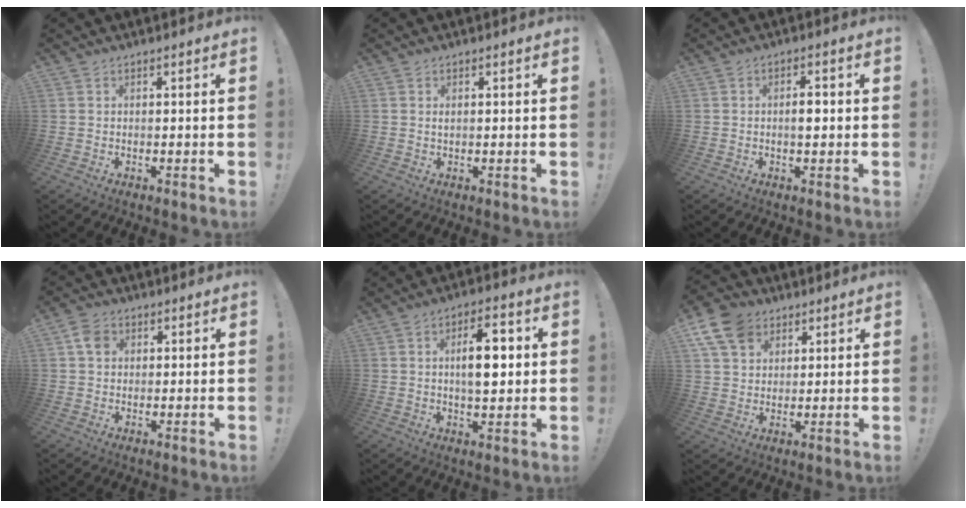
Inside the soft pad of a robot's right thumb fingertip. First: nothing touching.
{"total": 0.6, "force": [0.3, 0.1, 0.6], "torque": [-0.005, -0.003, 0.003]}
{"total": 3.3, "force": [-0.2, 1.4, 3.0], "torque": [-0.042, 0.004, -0.010]}
{"total": 5.0, "force": [1.3, 3.5, 3.3], "torque": [-0.058, 0.008, 0.028]}
{"total": 9.7, "force": [1.5, 4.2, 8.6], "torque": [-0.121, 0.001, 0.020]}
{"total": 11.1, "force": [5.7, 8.1, 4.9], "torque": [-0.088, -0.021, 0.117]}